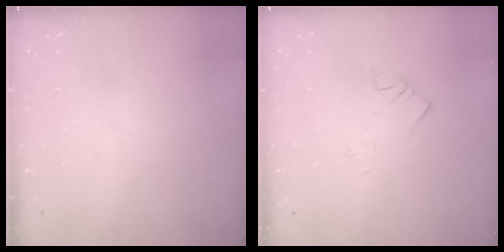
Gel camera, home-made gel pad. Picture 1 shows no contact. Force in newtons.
{"total": 2.2, "press": 2.1, "slide": 0.4}